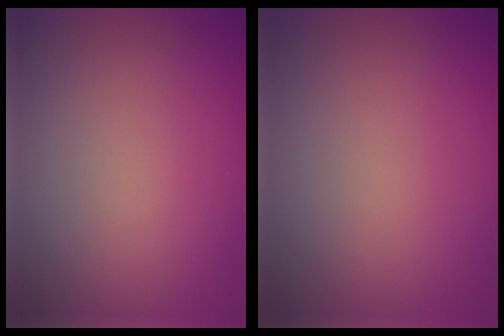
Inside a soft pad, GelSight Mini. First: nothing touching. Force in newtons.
{"total": 0.0}